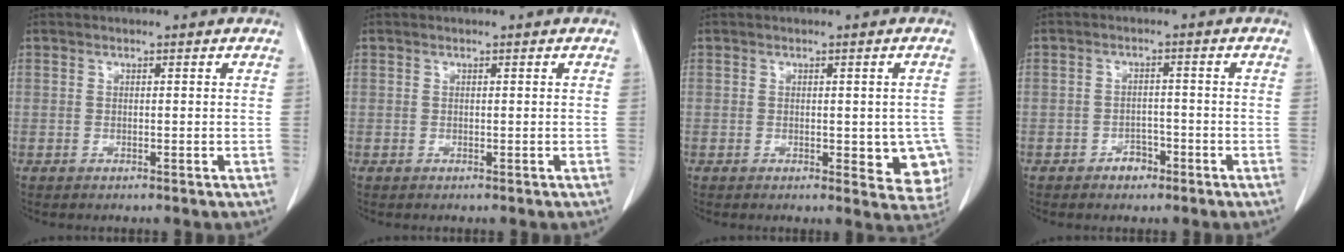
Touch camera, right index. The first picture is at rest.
{"total": 0.0}
{"total": 7.2, "force": [-1.5, 3.3, 6.3], "torque": [-0.052, -0.006, -0.015]}
{"total": 2.7, "force": [-1.7, 1.8, 1.1], "torque": [-0.011, 0.008, -0.022]}